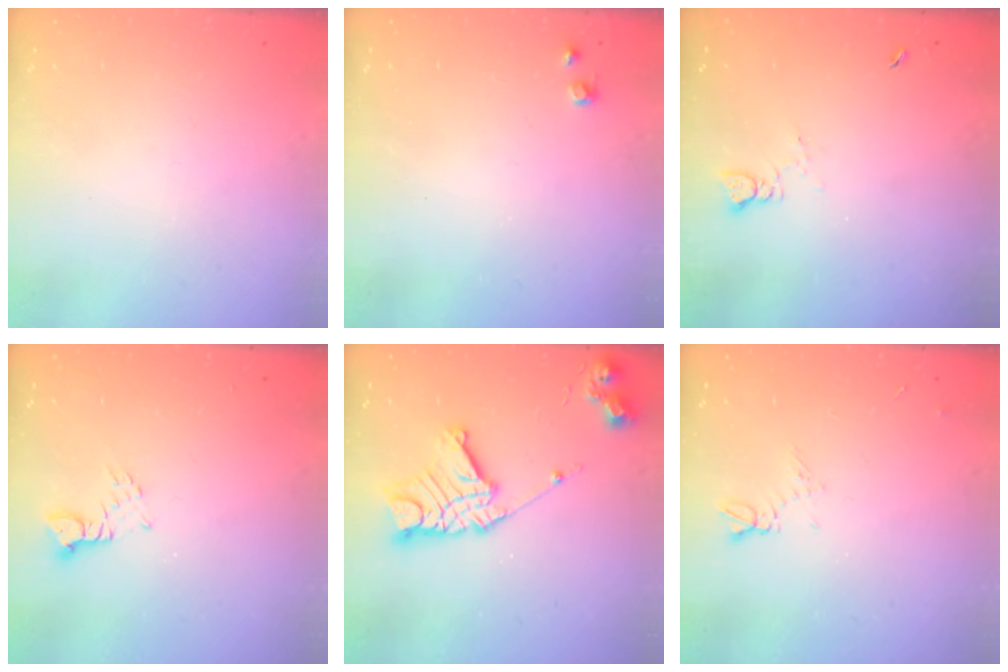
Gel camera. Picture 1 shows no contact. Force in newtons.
{"total": 4.8, "press": 4.8, "slide": 0.7}
{"total": 2.1, "press": 2.0, "slide": 0.3}
{"total": 2.6, "press": 2.5, "slide": 0.4}
{"total": 16.1, "press": 16.0, "slide": 1.4}
{"total": 5.4, "press": 5.3, "slide": 0.8}